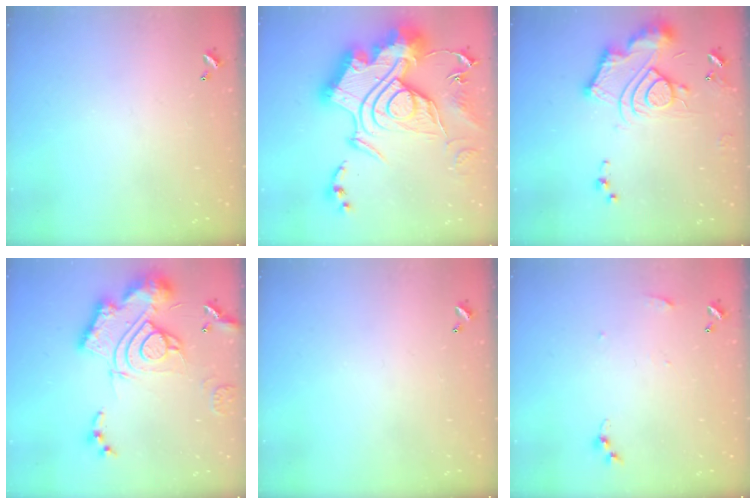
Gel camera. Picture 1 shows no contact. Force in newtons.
{"total": 1.1, "press": 1.1, "slide": 0.0}
{"total": 14.1, "press": 14.1, "slide": 1.3}
{"total": 23.3, "press": 23.1, "slide": 2.3}
{"total": 0.0}
{"total": 3.8, "press": 3.8, "slide": 0.5}